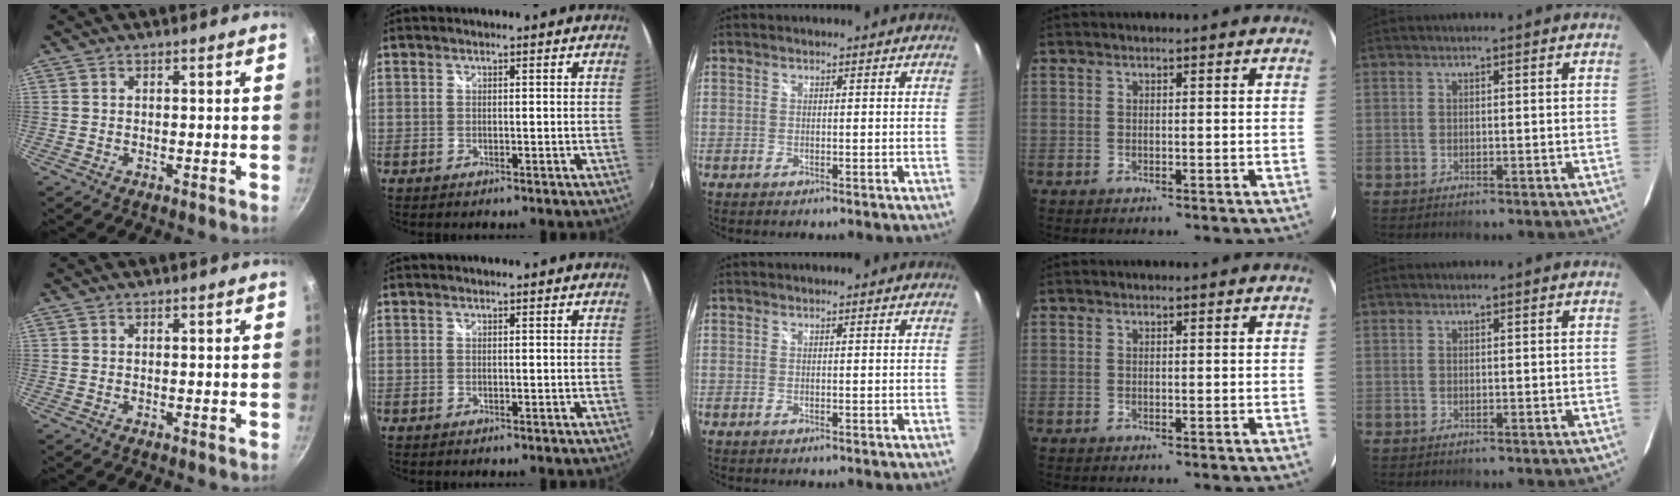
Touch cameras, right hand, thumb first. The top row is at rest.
{}